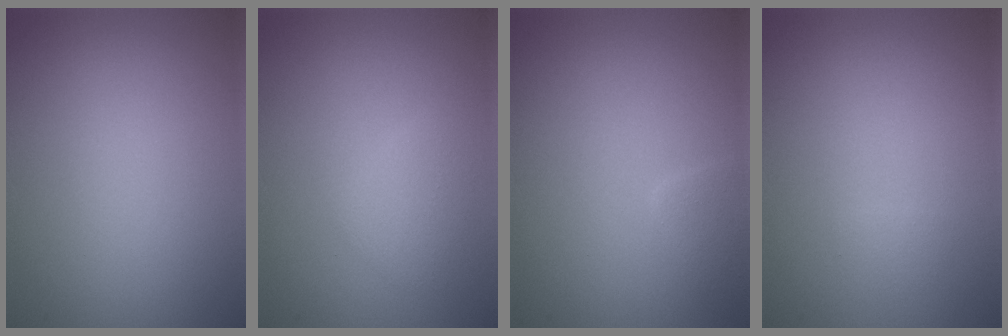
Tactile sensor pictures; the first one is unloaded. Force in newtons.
{"total": 1.6, "press": 1.6, "slide": 0.0}
{"total": 1.4, "press": 1.4, "slide": 0.1}
{"total": 0.5, "press": 0.5, "slide": 0.1}